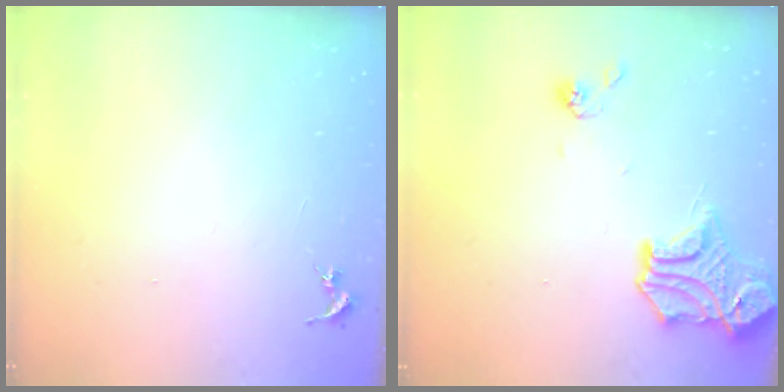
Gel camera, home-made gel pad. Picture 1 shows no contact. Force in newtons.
{"total": 15.8, "press": 15.8, "slide": 1.5}